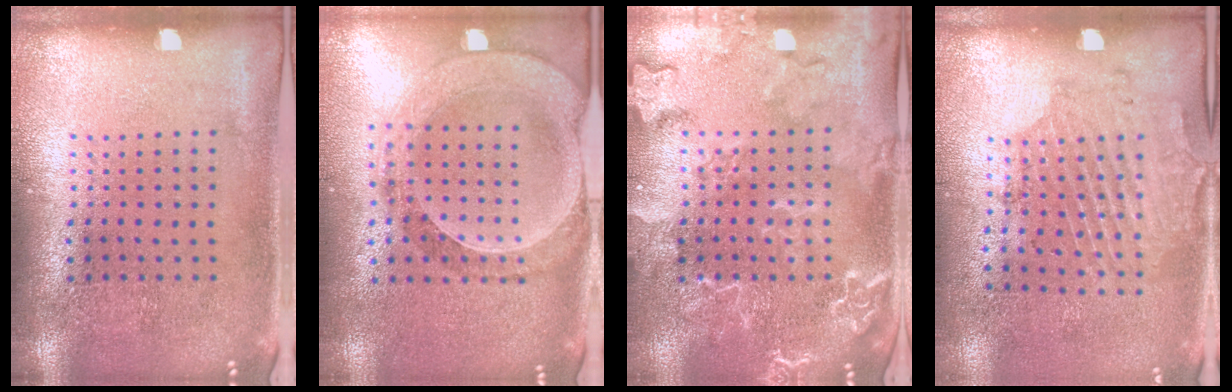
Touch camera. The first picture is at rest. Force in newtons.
{"total": 1.6, "press": 1.5, "slide": 0.3}
{"total": 2.5, "press": 2.4, "slide": 0.7}
{"total": 1.7, "press": 1.2, "slide": 1.2}